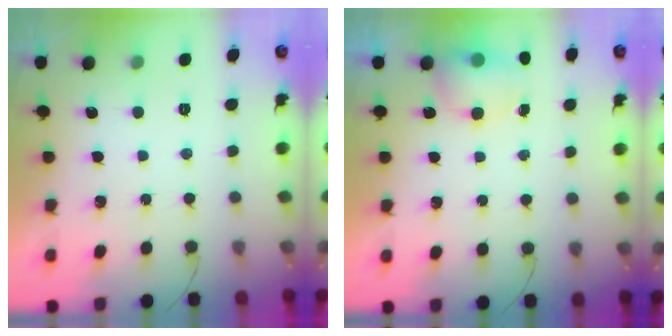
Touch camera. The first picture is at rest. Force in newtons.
{"total": 5.6, "press": 5.5, "slide": 0.8}